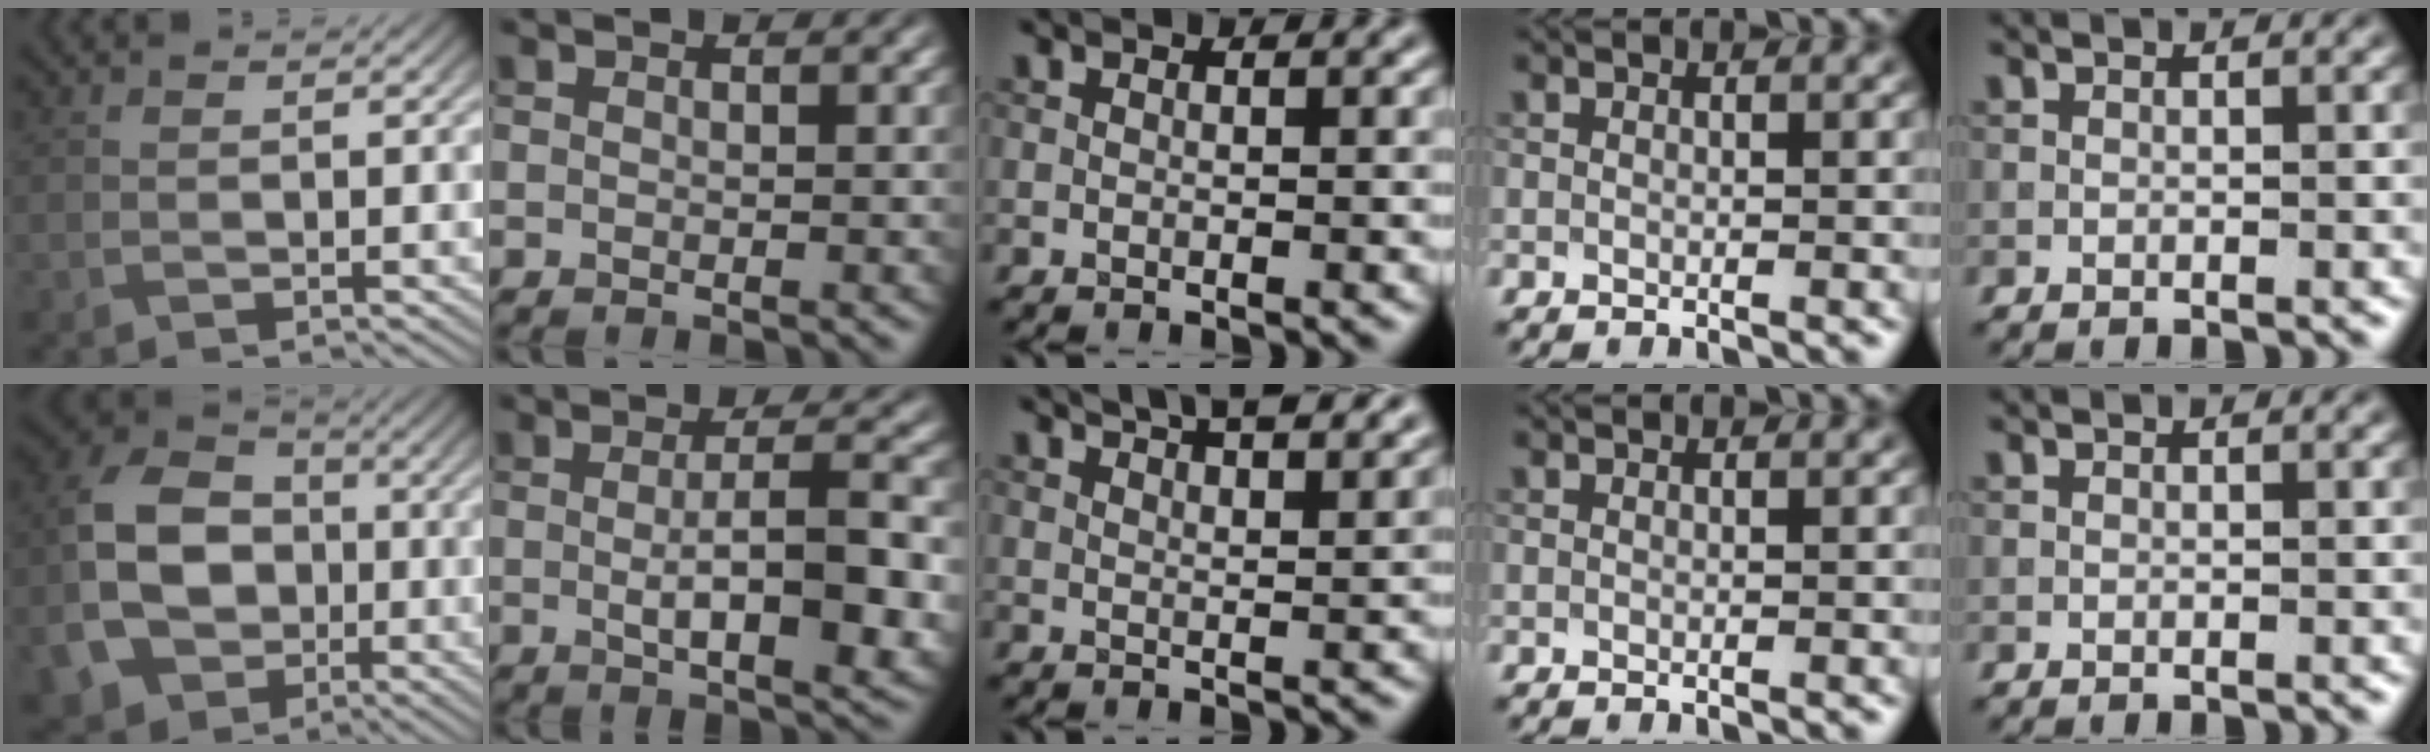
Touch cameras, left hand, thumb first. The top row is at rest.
{"thumb": {"total": 13.5, "force": [-2.7, 10.7, 7.9], "torque": [-0.208, -0.028, -0.050]}, "index": {"total": 7.3, "force": [-0.5, 2.0, 7.0], "torque": [-0.108, -0.009, -0.003]}, "middle": {"total": 7.0, "force": [5.2, 2.2, 4.0], "torque": [-0.026, 0.031, 0.042]}}